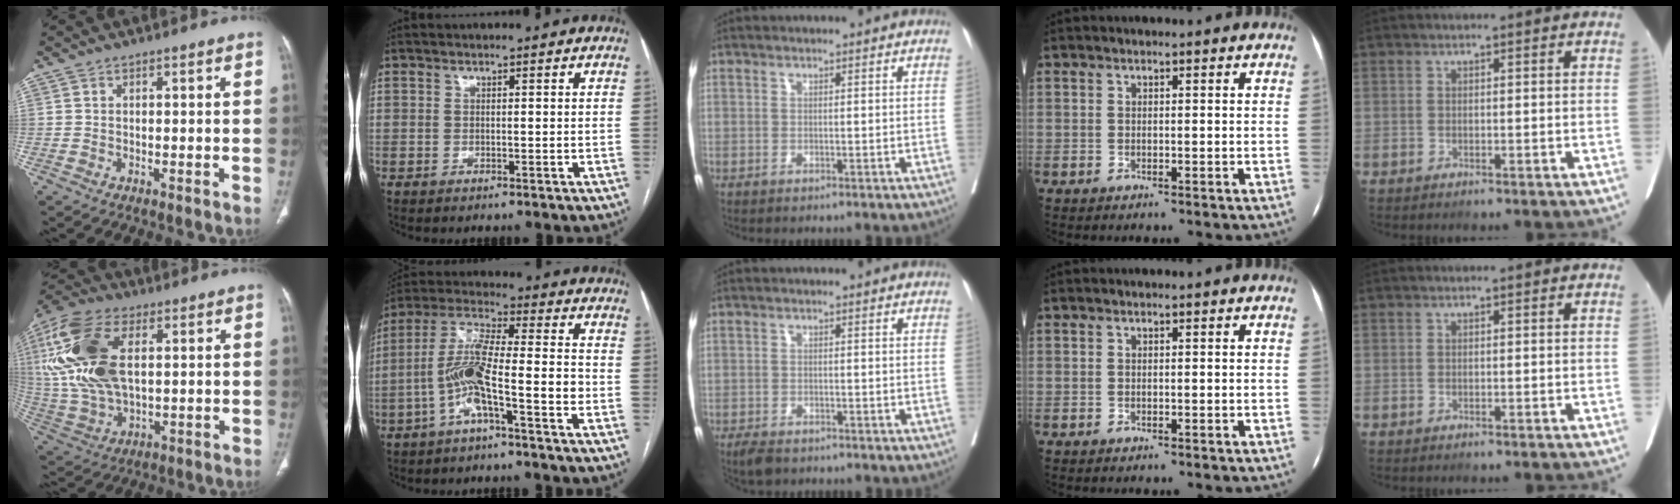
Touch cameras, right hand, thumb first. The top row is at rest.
{"thumb": {"total": 20.9, "force": [4.7, 11.1, 17.0], "torque": [-0.374, -0.002, 0.088]}, "index": {"total": 10.4, "force": [-3.8, 1.0, 9.6], "torque": [-0.194, 0.024, -0.074]}, "middle": {"total": 3.3, "force": [-2.8, 1.1, 1.4], "torque": [-0.024, -0.006, -0.044]}}